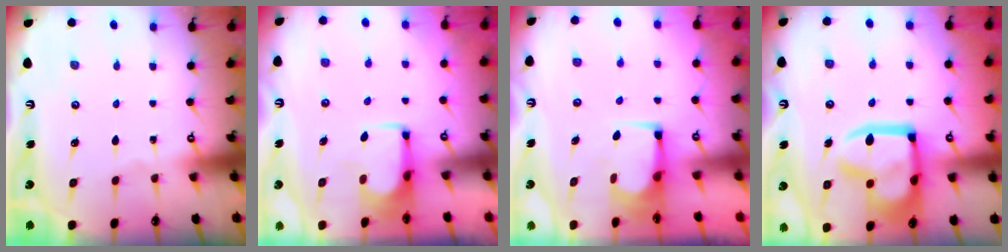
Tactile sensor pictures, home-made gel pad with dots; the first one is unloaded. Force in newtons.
{"total": 1.3, "press": 1.2, "slide": 0.5}
{"total": 2.1, "press": 2.1, "slide": 0.1}
{"total": 19.4, "press": 19.3, "slide": 2.1}